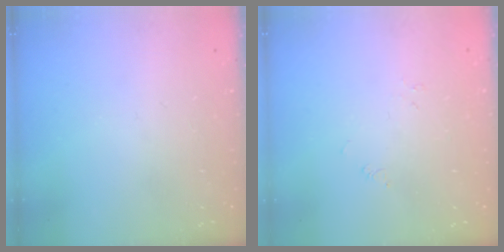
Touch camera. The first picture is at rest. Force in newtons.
{"total": 0.0}